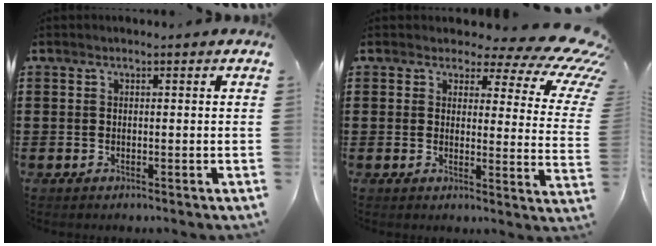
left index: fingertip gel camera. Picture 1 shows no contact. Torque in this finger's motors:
{"motor_torque": [2.14, 0.00, -0.04, -0.21]}